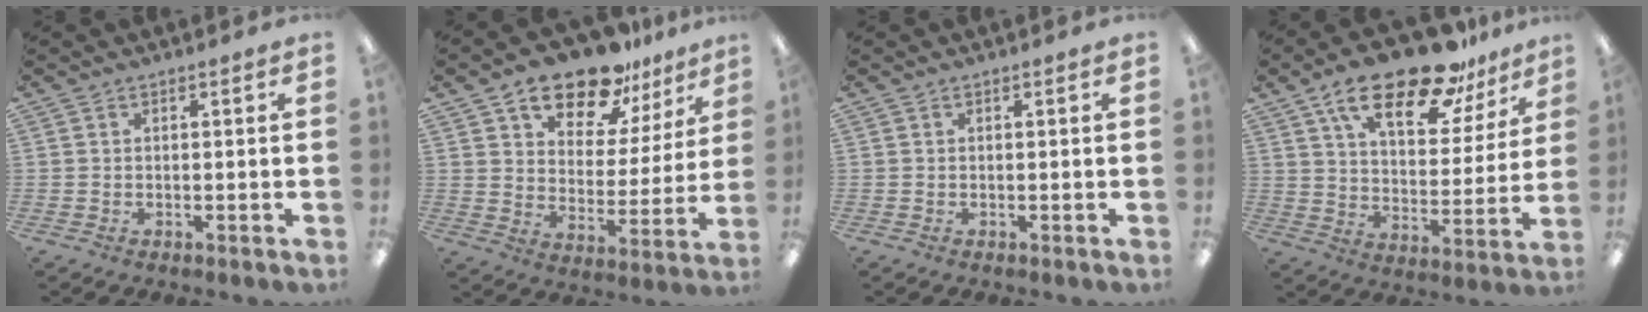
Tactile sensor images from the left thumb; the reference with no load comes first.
{"total": 16.0, "force": [12.7, 7.1, 6.6], "torque": [-0.110, -0.082, 0.225]}
{"total": 0.0}
{"total": 21.0, "force": [14.9, 8.0, 12.4], "torque": [-0.201, -0.084, 0.250]}